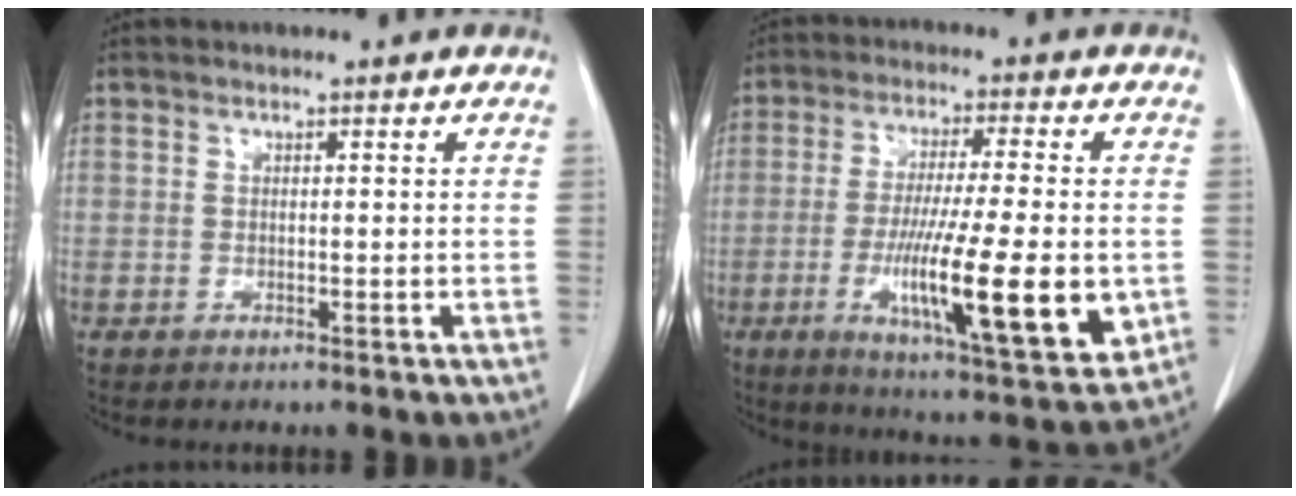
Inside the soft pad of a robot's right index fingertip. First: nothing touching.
{"total": 18.4, "force": [-4.0, 2.2, 17.8], "torque": [-0.286, -0.033, -0.056]}